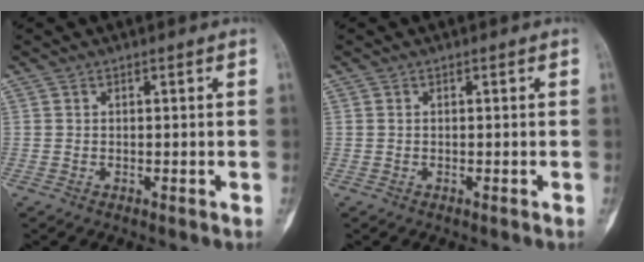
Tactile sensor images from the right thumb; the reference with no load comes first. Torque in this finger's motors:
{"motor_torque": [-0.28, 0.17, 0.00, 0.04, -0.01]}